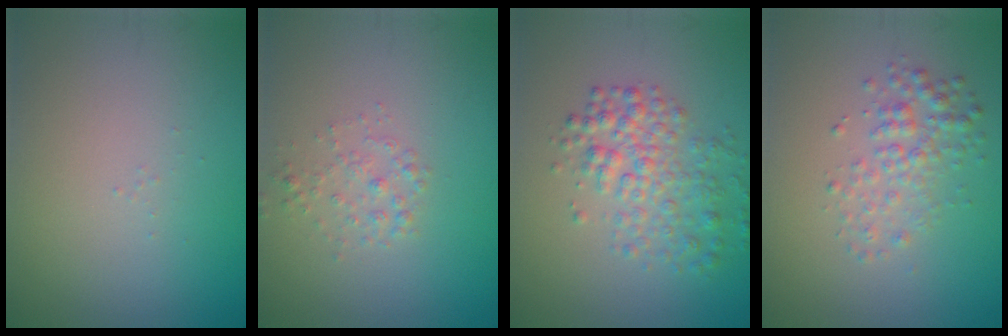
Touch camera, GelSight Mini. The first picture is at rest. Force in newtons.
{"total": 1.4, "press": 1.4, "slide": 0.0}
{"total": 3.7, "press": 3.7, "slide": 0.1}
{"total": 2.5, "press": 2.5, "slide": 0.0}